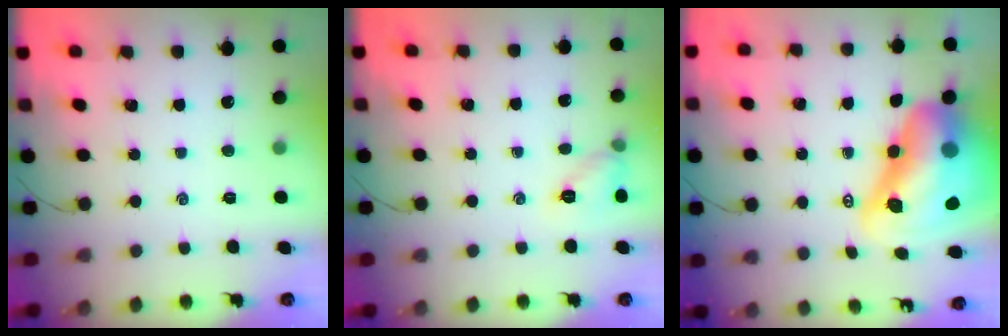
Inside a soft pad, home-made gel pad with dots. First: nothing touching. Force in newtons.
{"total": 7.2, "press": 7.0, "slide": 1.6}
{"total": 22.8, "press": 21.9, "slide": 6.3}